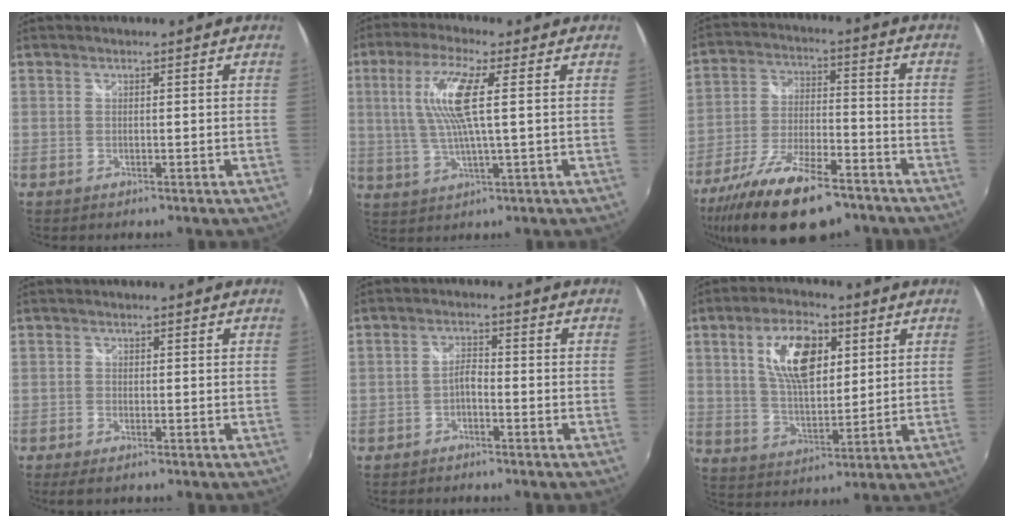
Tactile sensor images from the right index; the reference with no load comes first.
{"total": 10.3, "force": [2.1, 0.8, 10.0], "torque": [-0.197, 0.003, 0.045]}
{"total": 19.6, "force": [-13.9, 6.9, 12.0], "torque": [-0.234, -0.036, -0.230]}
{"total": 2.0, "force": [-1.4, 0.8, 1.2], "torque": [-0.031, -0.005, -0.027]}
{"total": 2.4, "force": [-1.6, 0.8, 1.5], "torque": [-0.035, 0.007, -0.030]}
{"total": 12.6, "force": [4.5, 6.1, 10.1], "torque": [-0.183, 0.014, 0.083]}